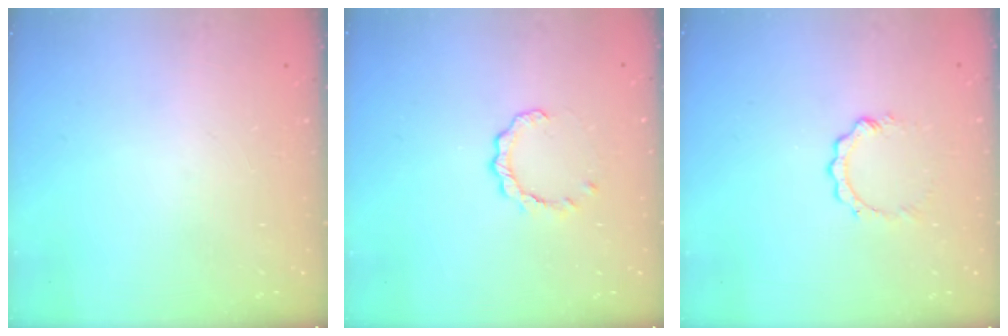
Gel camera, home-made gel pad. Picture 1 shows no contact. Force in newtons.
{"total": 2.6, "press": 2.6, "slide": 0.2}
{"total": 3.5, "press": 3.5, "slide": 0.4}